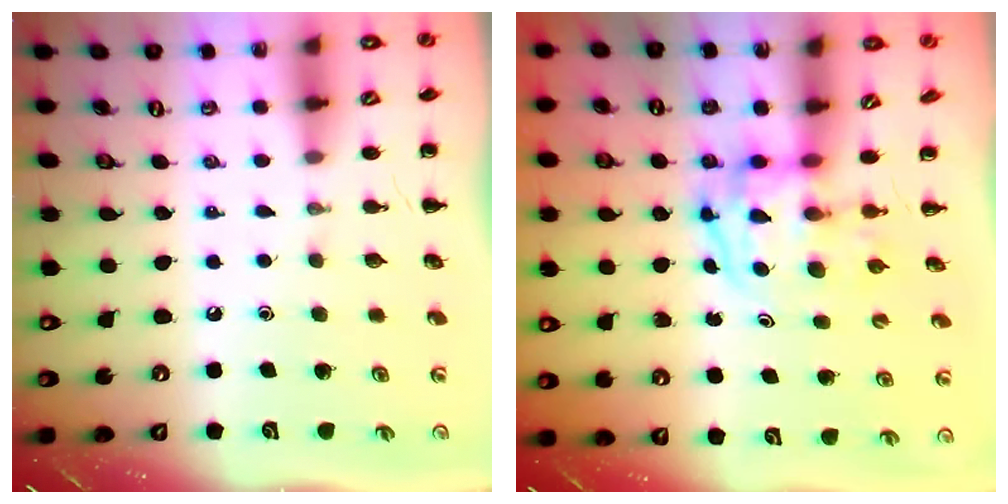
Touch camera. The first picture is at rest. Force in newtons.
{"total": 3.9, "press": 3.9, "slide": 0.6}